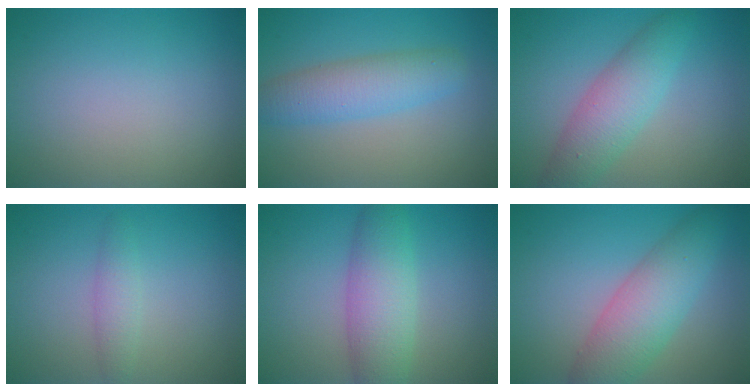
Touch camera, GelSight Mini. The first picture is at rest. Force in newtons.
{"total": 4.1, "press": 4.1, "slide": 0.1}
{"total": 4.7, "press": 4.7, "slide": 0.1}
{"total": 1.8, "press": 1.8, "slide": 0.1}
{"total": 5.3, "press": 5.3, "slide": 0.0}
{"total": 6.0, "press": 6.0, "slide": 0.2}